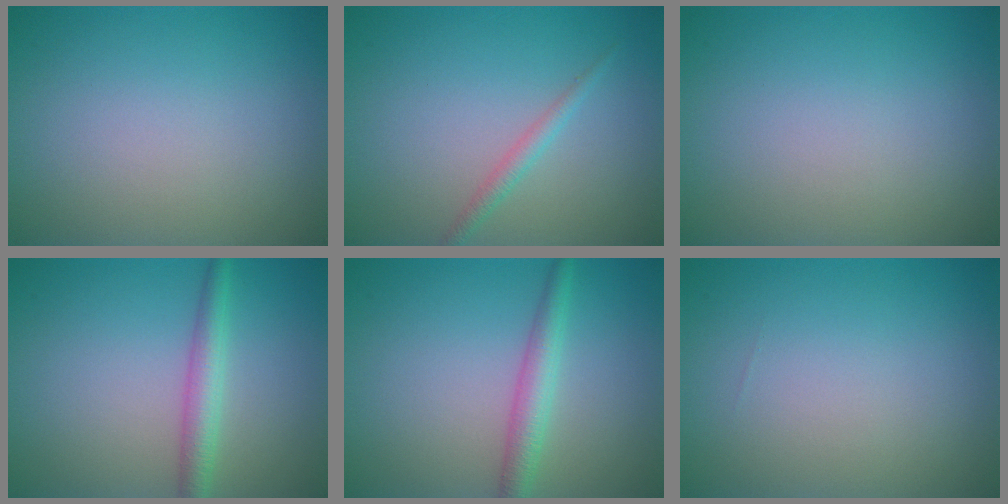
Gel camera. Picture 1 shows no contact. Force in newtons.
{"total": 1.3, "press": 1.3, "slide": 0.1}
{"total": 0.0}
{"total": 2.7, "press": 2.7, "slide": 0.1}
{"total": 2.7, "press": 2.7, "slide": 0.1}
{"total": 0.0}